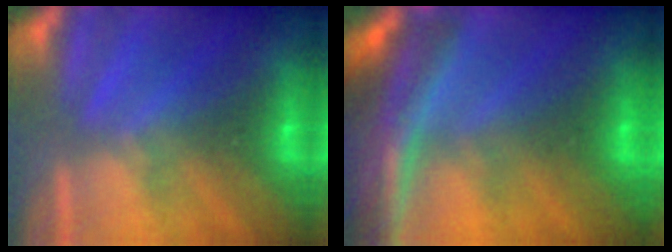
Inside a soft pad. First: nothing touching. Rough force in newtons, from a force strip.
{"total": 7.7}